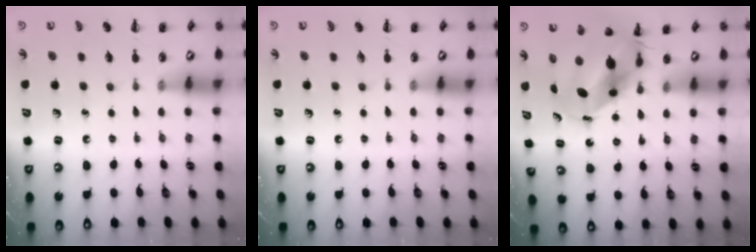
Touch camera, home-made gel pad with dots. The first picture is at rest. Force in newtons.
{"total": 0.0}
{"total": 6.9, "press": 6.7, "slide": 1.9}